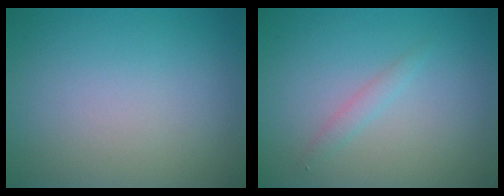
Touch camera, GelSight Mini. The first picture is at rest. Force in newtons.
{"total": 1.0, "press": 1.0, "slide": 0.1}